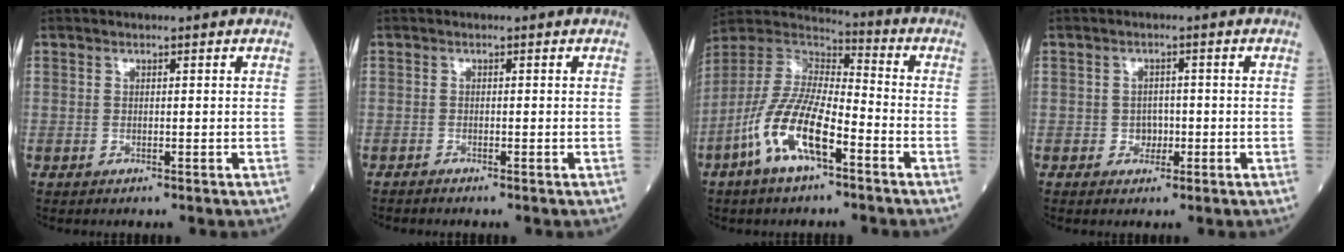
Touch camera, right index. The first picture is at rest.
{"total": 0.5, "force": [-0.5, -0.1, 0.0], "torque": [-0.001, -0.001, -0.013]}
{"total": 13.4, "force": [-6.2, 3.9, 11.2], "torque": [-0.240, 0.004, -0.118]}
{"total": 1.9, "force": [-0.5, 1.6, 1.0], "torque": [-0.008, 0.008, -0.003]}